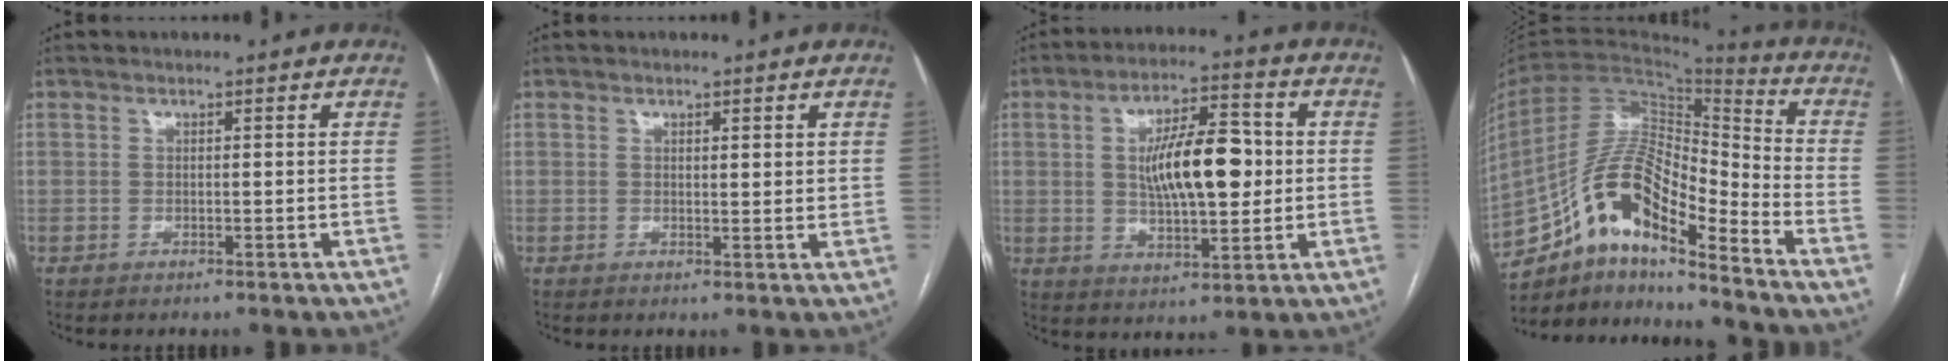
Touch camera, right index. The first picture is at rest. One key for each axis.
{"total": 1.7, "fx": 0.9, "fy": 0.4, "fz": 1.4, "tx": -0.022, "ty": -0.005, "tz": 0.013}
{"total": 12.5, "fx": 1.0, "fy": 4.2, "fz": 11.7, "tx": -0.201, "ty": 0.015, "tz": 0.019}
{"total": 16.3, "fx": -10.6, "fy": 3.8, "fz": 11.7, "tx": -0.216, "ty": 0.034, "tz": -0.185}